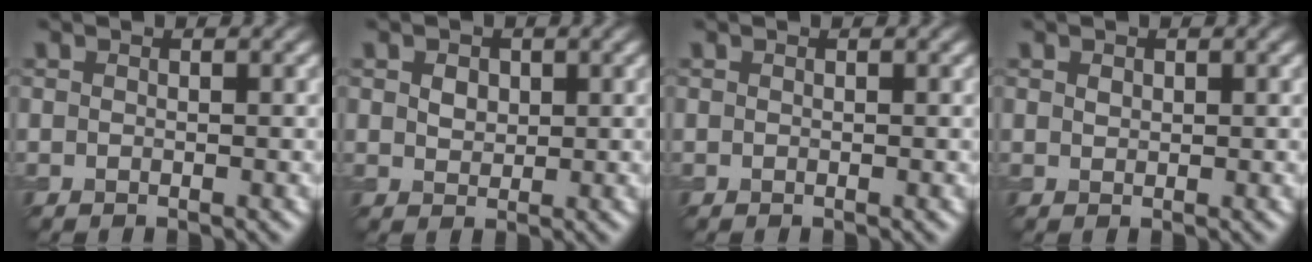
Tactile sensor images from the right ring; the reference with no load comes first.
{"total": 1.7, "force": [0.6, 1.3, 0.9], "torque": [-0.019, 0.002, 0.009]}
{"total": 0.0}
{"total": 0.7, "force": [0.4, 0.5, 0.3], "torque": [-0.008, -0.001, 0.008]}